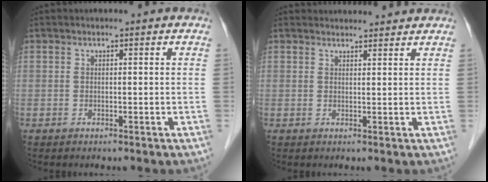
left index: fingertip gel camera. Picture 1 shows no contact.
{"total": 5.2, "force": [5.1, 0.9, 0.6], "torque": [-0.006, 0.020, 0.058]}